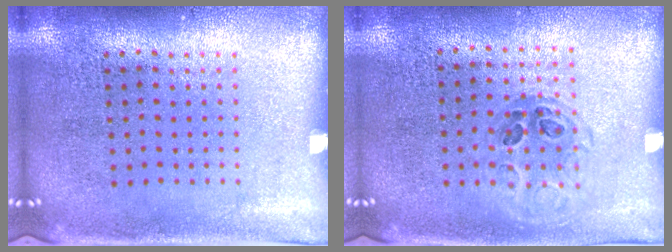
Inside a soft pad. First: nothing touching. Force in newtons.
{"total": 1.0, "press": 0.8, "slide": 0.6}